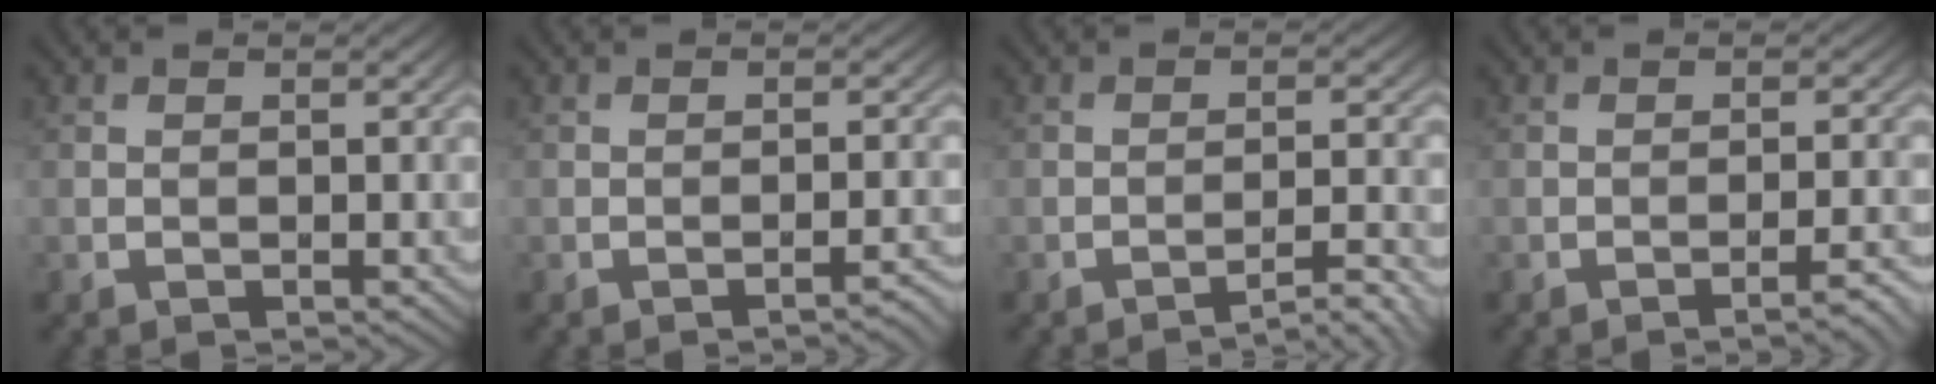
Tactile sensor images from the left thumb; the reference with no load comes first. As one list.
[{"total": 1.7, "force": [-1.5, -0.5, 0.4], "torque": [-0.005, 0.007, -0.021]}, {"total": 2.7, "force": [-2.5, -0.7, 0.9], "torque": [-0.012, 0.012, -0.037]}, {"total": 2.2, "force": [-1.8, -0.7, 1.1], "torque": [-0.018, 0.006, -0.027]}]